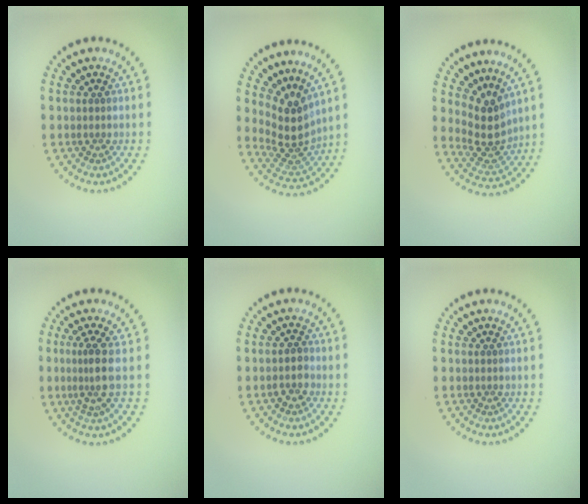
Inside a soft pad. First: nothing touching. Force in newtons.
{"total": 3.8, "press": 2.7, "slide": 2.7}
{"total": 3.5, "press": 2.8, "slide": 2.1}
{"total": 2.6, "press": 1.9, "slide": 1.8}
{"total": 1.7, "press": 1.5, "slide": 0.7}
{"total": 0.0}